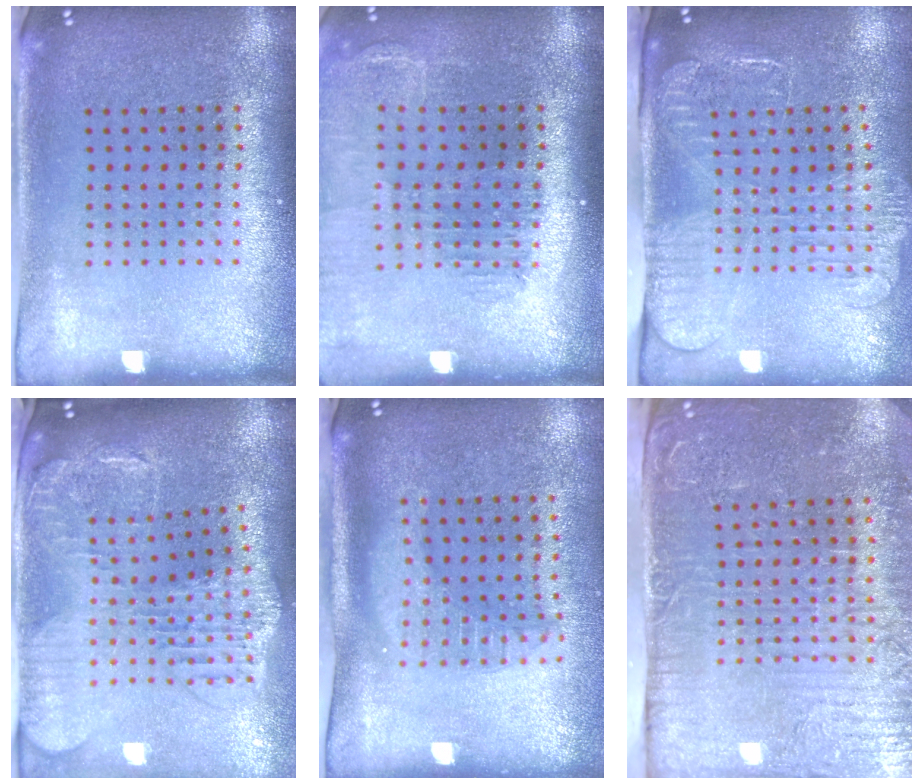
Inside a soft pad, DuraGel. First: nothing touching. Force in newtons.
{"total": 1.4, "press": 1.3, "slide": 0.3}
{"total": 2.6, "press": 2.0, "slide": 1.6}
{"total": 2.5, "press": 2.2, "slide": 1.2}
{"total": 1.8, "press": 1.4, "slide": 1.0}
{"total": 5.3, "press": 4.5, "slide": 2.9}